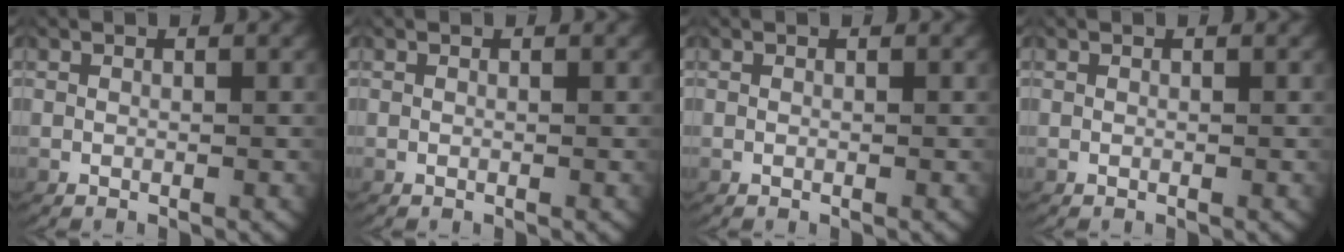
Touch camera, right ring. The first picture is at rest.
{"total": 0.0}
{"total": 0.0}
{"total": 0.0}